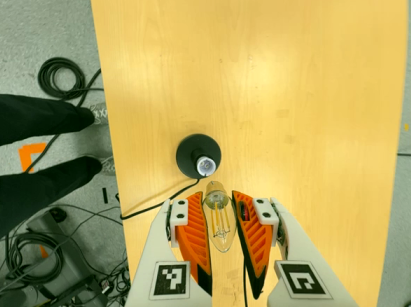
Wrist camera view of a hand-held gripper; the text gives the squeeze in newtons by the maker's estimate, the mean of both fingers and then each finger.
{"total": 16.5, "left": 16.6, "right": 16.4}